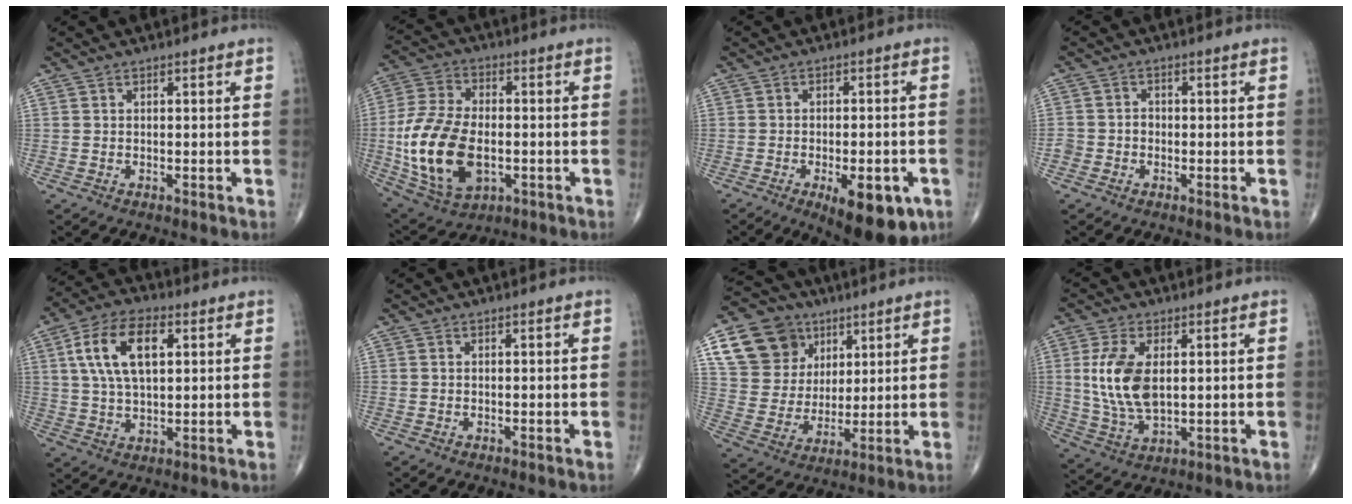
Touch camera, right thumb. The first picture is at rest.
{"total": 18.7, "force": [-3.0, 11.2, 14.7], "torque": [-0.289, 0.001, -0.044]}
{"total": 12.7, "force": [-5.6, 5.2, 10.2], "torque": [-0.123, 0.003, -0.069]}
{"total": 2.7, "force": [-1.1, 2.4, 0.6], "torque": [0.001, 0.016, -0.025]}
{"total": 12.9, "force": [3.6, 6.7, 10.4], "torque": [-0.189, 0.007, 0.066]}
{"total": 0.0}
{"total": 16.3, "force": [7.7, 13.0, 6.3], "torque": [-0.083, -0.012, 0.145]}
{"total": 11.3, "force": [1.7, 6.0, 9.5], "torque": [-0.197, -0.012, 0.040]}